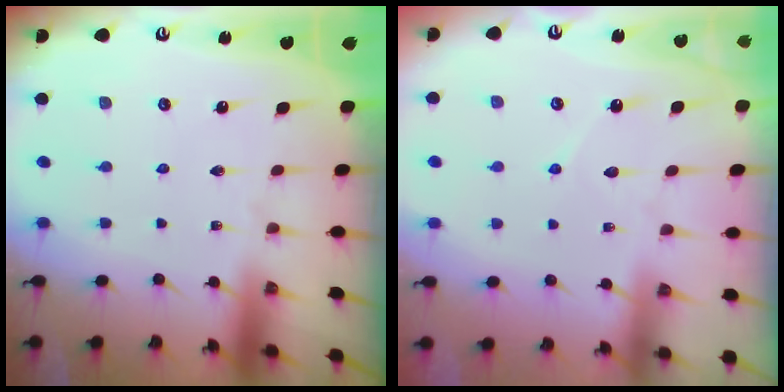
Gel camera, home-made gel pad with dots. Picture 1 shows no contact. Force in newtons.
{"total": 3.3, "press": 3.3, "slide": 0.4}